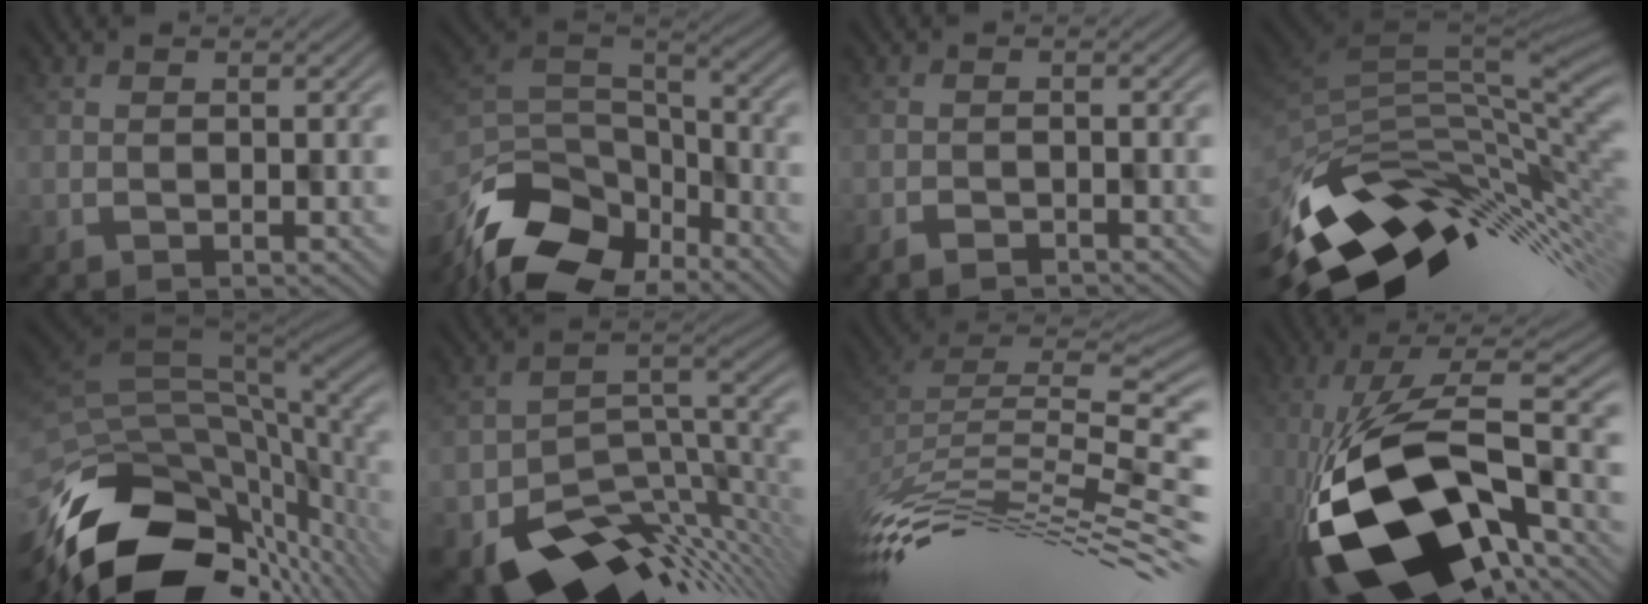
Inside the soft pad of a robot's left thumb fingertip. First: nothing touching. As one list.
[{"total": 13.7, "force": [-9.2, 6.8, 7.5], "torque": [-0.200, -0.016, -0.160]}, {"total": 1.8, "force": [-1.6, 0.5, 0.5], "torque": [-0.007, 0.001, -0.029]}, {"total": 13.3, "force": [-4.9, 6.3, 10.7], "torque": [-0.199, -0.018, -0.082]}, {"total": 16.4, "force": [-6.1, 8.2, 12.9], "torque": [-0.258, -0.030, -0.091]}, {"total": 12.5, "force": [-7.4, 6.2, 8.0], "torque": [-0.140, -0.036, -0.093]}, {"total": 13.2, "force": [-6.4, 4.0, 10.8], "torque": [-0.220, 0.011, -0.107]}, {"total": 18.6, "force": [-6.5, 7.9, 15.5], "torque": [-0.297, -0.004, -0.110]}]